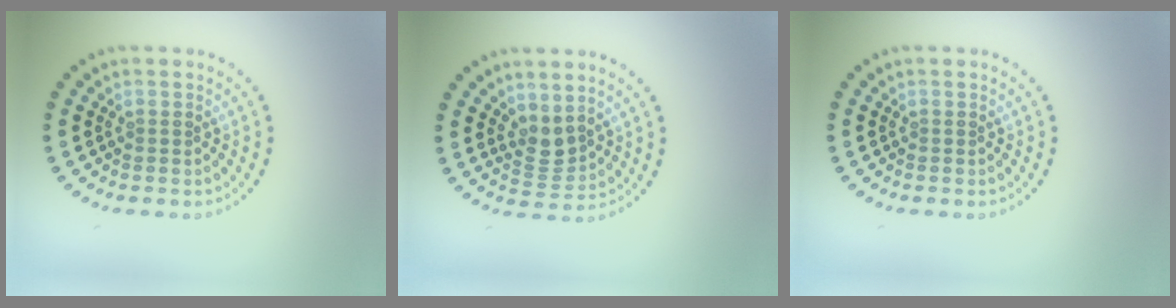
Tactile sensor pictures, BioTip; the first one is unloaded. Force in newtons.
{"total": 2.2, "press": 1.7, "slide": 1.4}
{"total": 0.0}